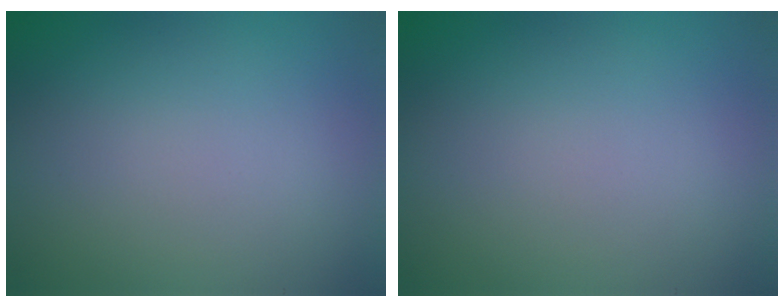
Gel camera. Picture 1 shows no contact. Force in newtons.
{"total": 0.0}